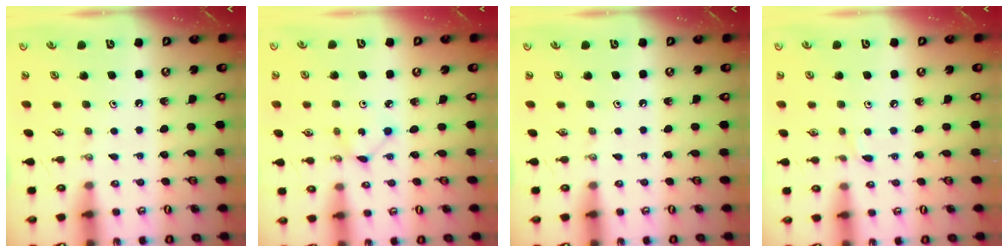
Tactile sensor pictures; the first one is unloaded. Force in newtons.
{"total": 2.3, "press": 2.3, "slide": 0.3}
{"total": 0.0}
{"total": 2.8, "press": 2.7, "slide": 0.4}